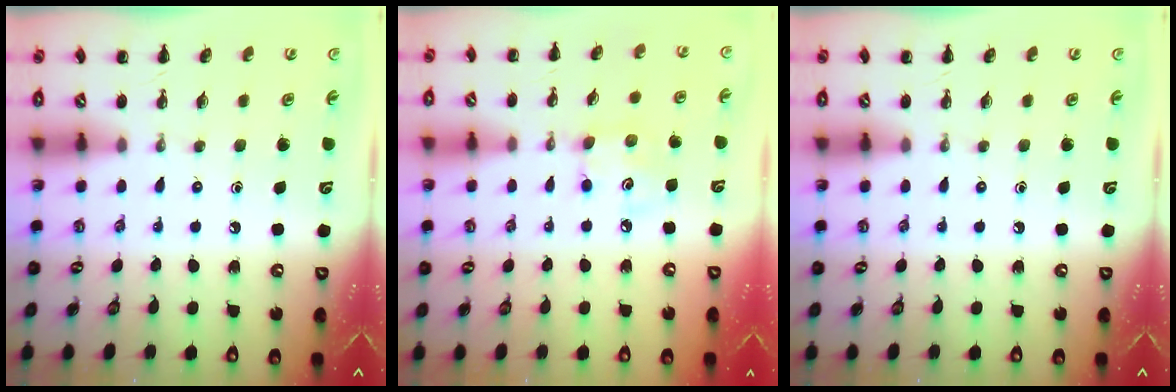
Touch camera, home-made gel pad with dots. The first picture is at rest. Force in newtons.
{"total": 4.9, "press": 4.9, "slide": 0.6}
{"total": 0.0}